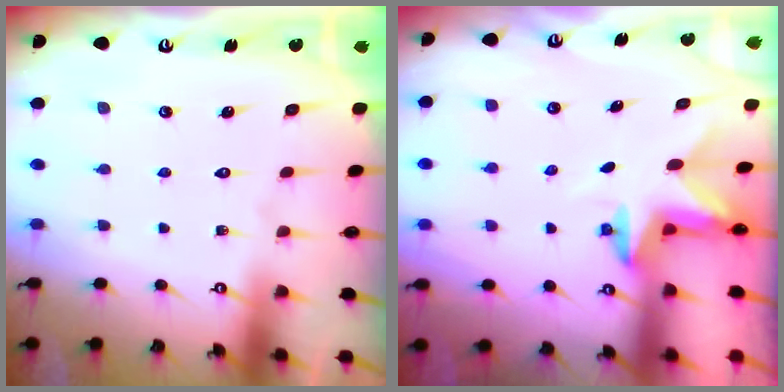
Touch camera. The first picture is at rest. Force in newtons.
{"total": 2.6, "press": 2.5, "slide": 0.4}